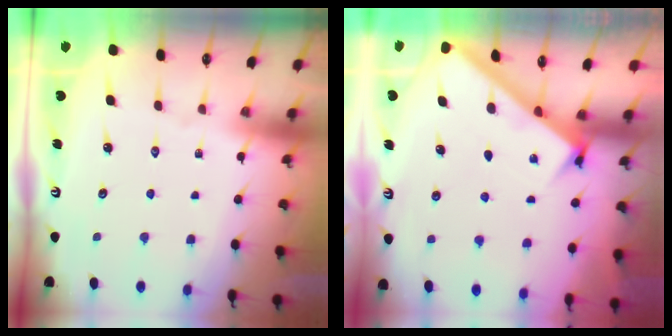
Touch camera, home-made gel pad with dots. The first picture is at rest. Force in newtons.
{"total": 3.0, "press": 3.0, "slide": 0.2}